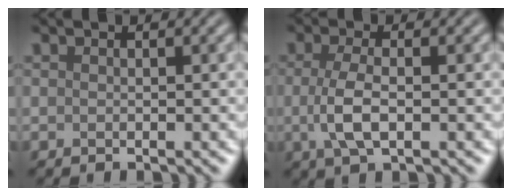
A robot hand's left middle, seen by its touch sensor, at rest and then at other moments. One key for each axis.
{"total": 3.5, "fx": -0.3, "fy": 1.4, "fz": 3.2, "tx": -0.074, "ty": -0.003, "tz": -0.008}